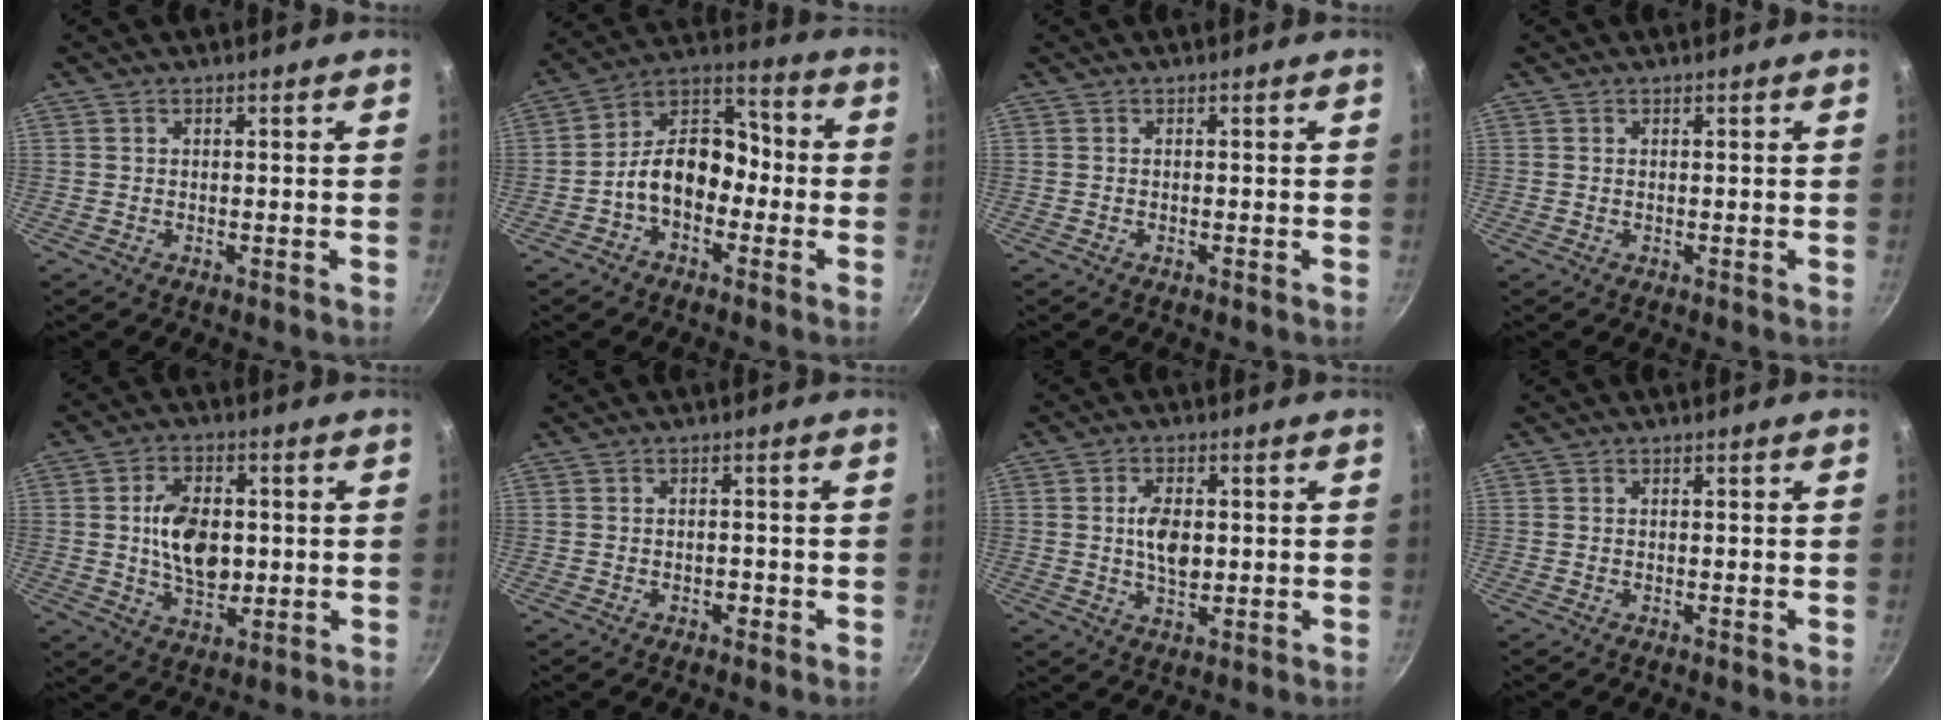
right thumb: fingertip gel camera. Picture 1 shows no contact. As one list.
[{"total": 12.4, "force": [-3.2, 8.6, 8.3], "torque": [-0.092, 0.059, -0.076]}, {"total": 0.0}, {"total": 0.0}, {"total": 11.2, "force": [0.4, 7.1, 8.6], "torque": [-0.125, -0.001, 0.008]}, {"total": 1.7, "force": [-0.8, 1.1, 1.0], "torque": [-0.012, 0.008, -0.011]}, {"total": 6.6, "force": [0.4, 3.8, 5.4], "torque": [-0.084, -0.001, 0.007]}, {"total": 0.0}]